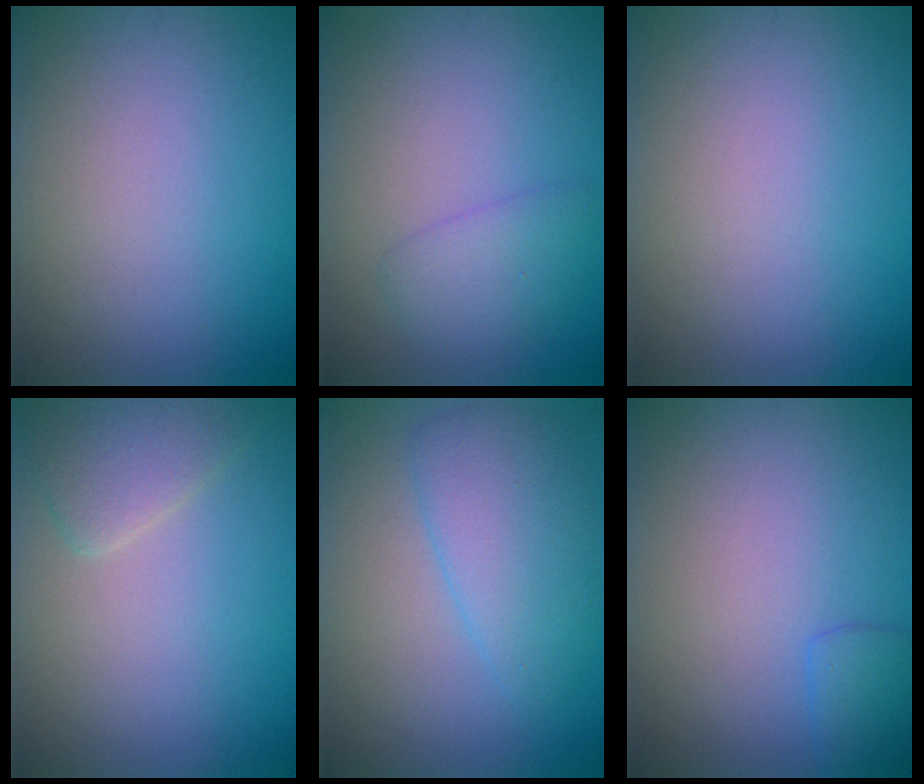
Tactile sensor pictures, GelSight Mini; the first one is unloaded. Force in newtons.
{"total": 2.2, "press": 2.2, "slide": 0.1}
{"total": 0.0}
{"total": 2.5, "press": 2.5, "slide": 0.2}
{"total": 4.1, "press": 4.0, "slide": 0.2}
{"total": 1.7, "press": 1.7, "slide": 0.1}